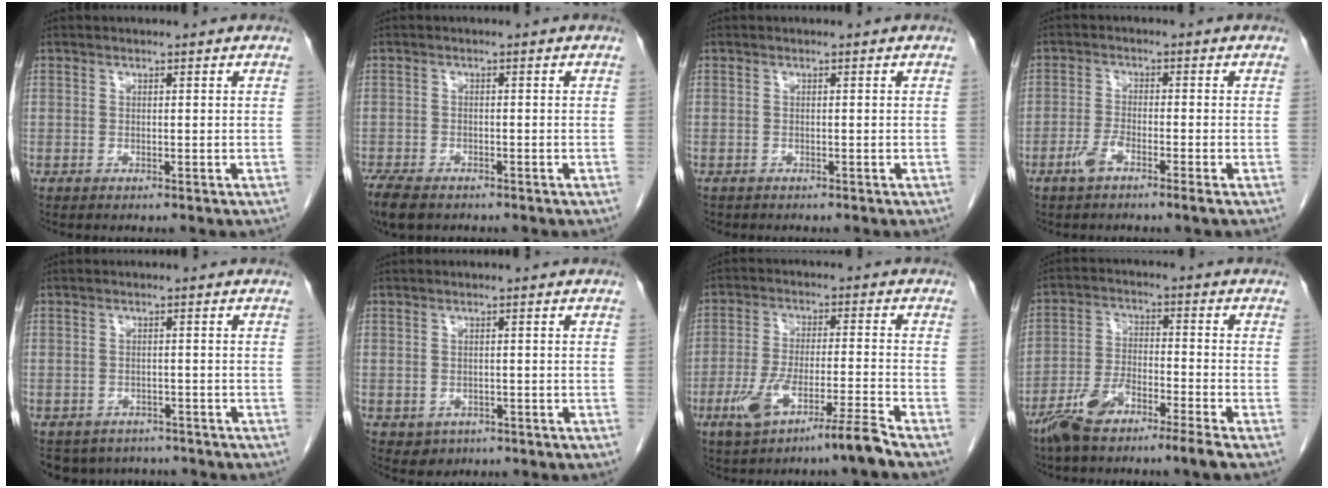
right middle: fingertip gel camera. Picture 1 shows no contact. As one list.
[{"total": 6.6, "force": [-5.0, 2.8, 3.3], "torque": [-0.064, -0.013, -0.081]}, {"total": 0.6, "force": [-0.5, 0.3, 0.1], "torque": [-0.012, 0.001, -0.008]}, {"total": 3.6, "force": [-2.3, 0.2, 2.8], "torque": [-0.060, -0.003, -0.048]}, {"total": 7.6, "force": [-6.5, 3.8, 0.9], "torque": [-0.010, 0.004, -0.081]}, {"total": 2.3, "force": [-1.1, 2.0, 0.6], "torque": [-0.008, 0.005, -0.006]}, {"total": 8.8, "force": [-5.8, -0.1, 6.7], "torque": [-0.132, -0.005, -0.104]}, {"total": 8.0, "force": [-6.1, 0.4, 5.2], "torque": [-0.112, -0.007, -0.121]}]